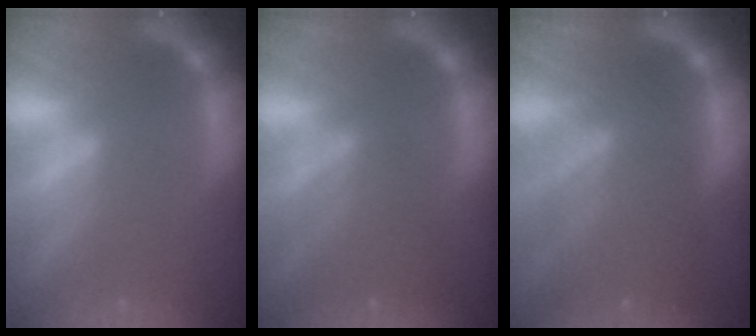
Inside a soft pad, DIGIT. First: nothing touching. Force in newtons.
{"total": 4.5}
{"total": 8.5}